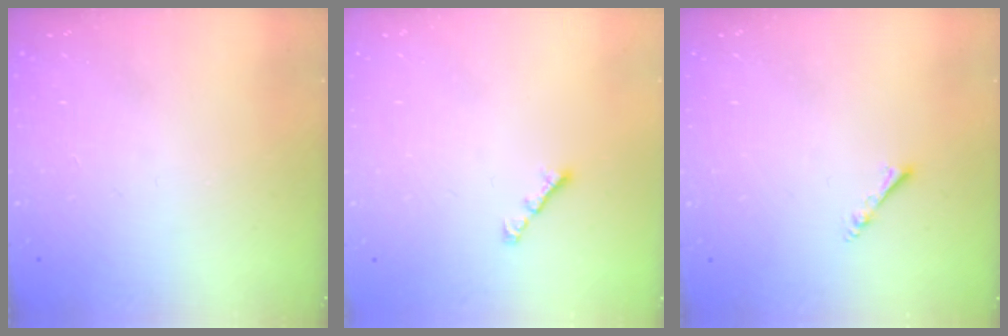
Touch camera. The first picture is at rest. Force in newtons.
{"total": 1.9, "press": 1.8, "slide": 0.6}
{"total": 2.2, "press": 2.1, "slide": 0.4}